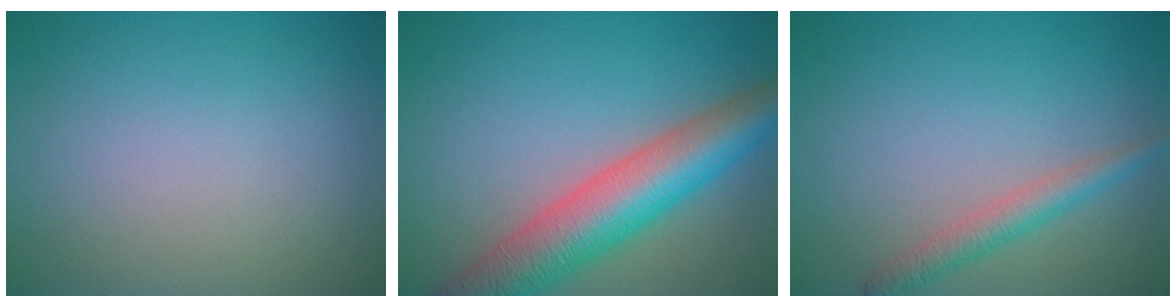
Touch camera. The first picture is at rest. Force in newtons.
{"total": 8.8, "press": 8.8, "slide": 0.2}
{"total": 2.4, "press": 2.4, "slide": 0.1}